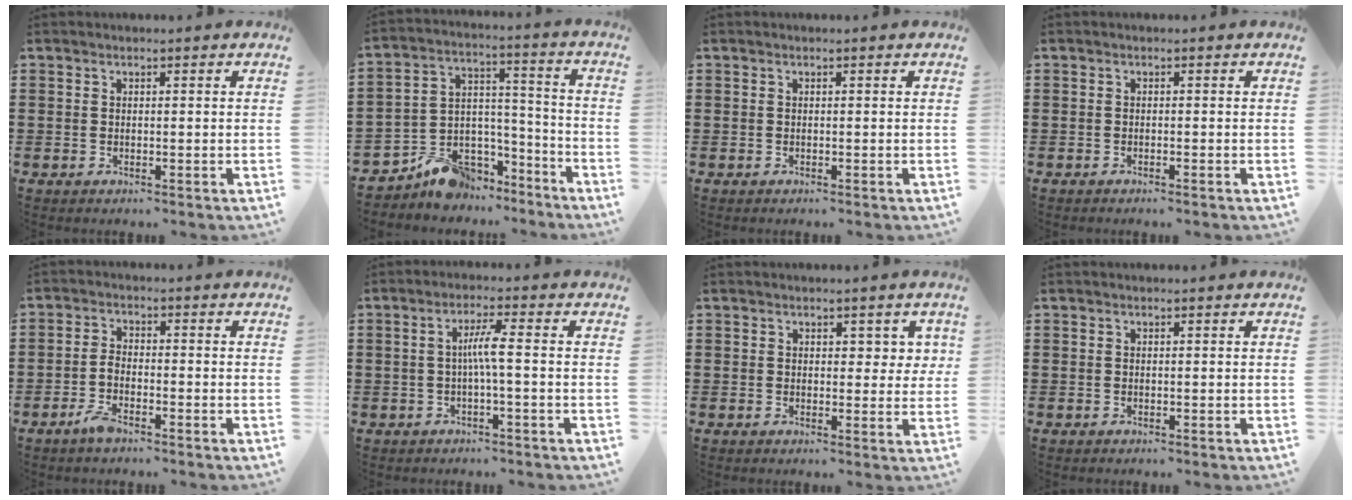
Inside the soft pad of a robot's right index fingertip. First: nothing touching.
{"total": 9.1, "force": [-7.3, 4.8, 2.3], "torque": [-0.049, 0.031, -0.134]}
{"total": 0.0}
{"total": 0.5, "force": [-0.5, 0.0, 0.2], "torque": [-0.005, 0.000, -0.011]}
{"total": 3.0, "force": [-2.0, 1.0, 2.0], "torque": [-0.051, 0.001, -0.042]}
{"total": 3.9, "force": [-0.4, 0.1, 3.9], "torque": [-0.073, 0.000, -0.012]}
{"total": 2.9, "force": [1.4, 2.0, 1.5], "torque": [-0.012, 0.002, 0.018]}
{"total": 0.0}